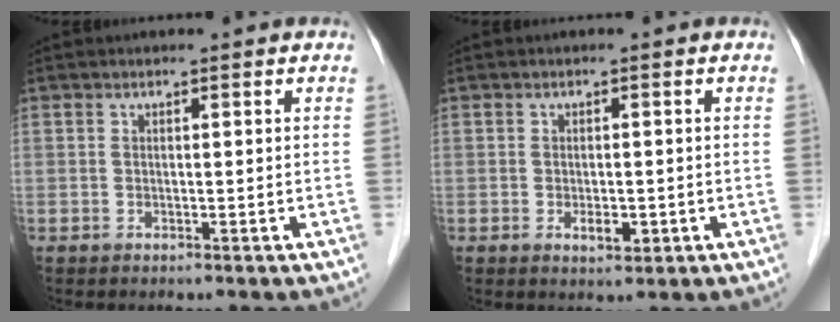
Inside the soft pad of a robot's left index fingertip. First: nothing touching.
{"total": 2.6, "force": [-0.9, 1.3, 2.1], "torque": [-0.034, 0.000, -0.007]}